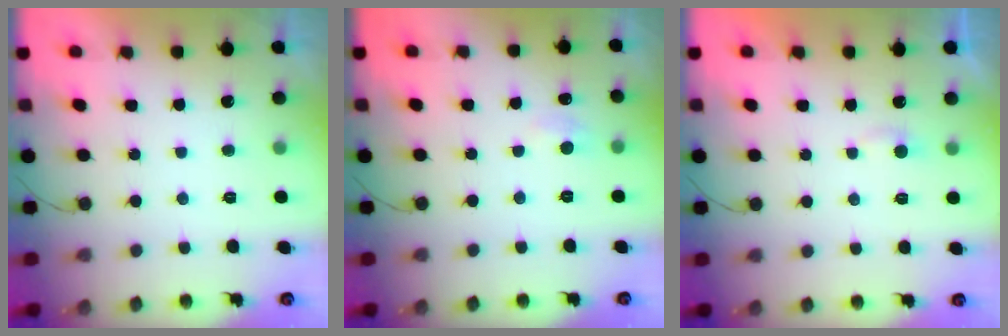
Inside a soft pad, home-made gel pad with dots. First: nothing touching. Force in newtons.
{"total": 5.4, "press": 5.3, "slide": 0.7}
{"total": 2.8, "press": 2.8, "slide": 0.3}